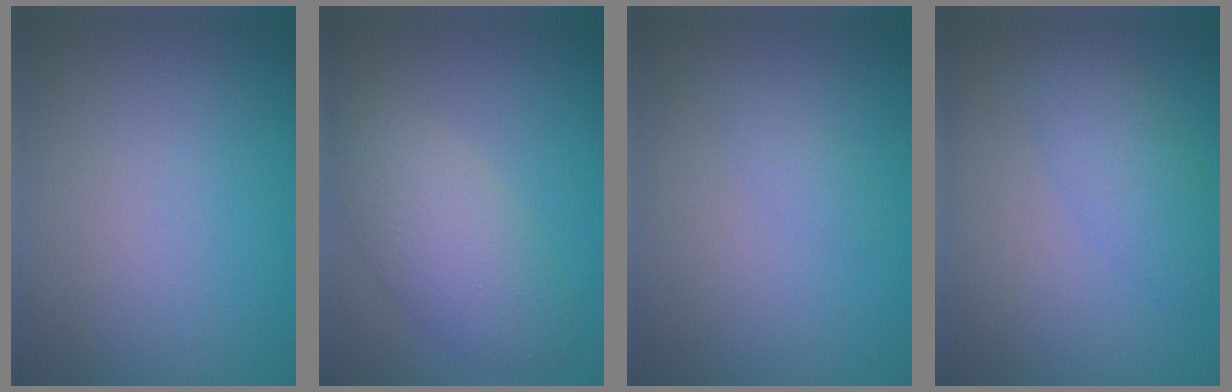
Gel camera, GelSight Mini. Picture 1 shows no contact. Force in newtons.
{"total": 5.0, "press": 5.0, "slide": 0.4}
{"total": 0.8, "press": 0.8, "slide": 0.0}
{"total": 2.7, "press": 2.7, "slide": 0.1}